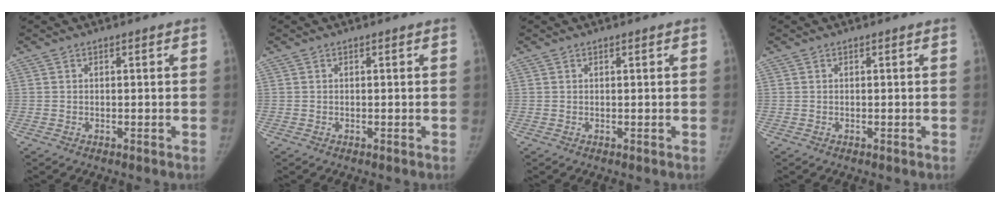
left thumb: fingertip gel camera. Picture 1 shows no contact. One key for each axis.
{"total": 0.0}
{"total": 0.0}
{"total": 0.0}